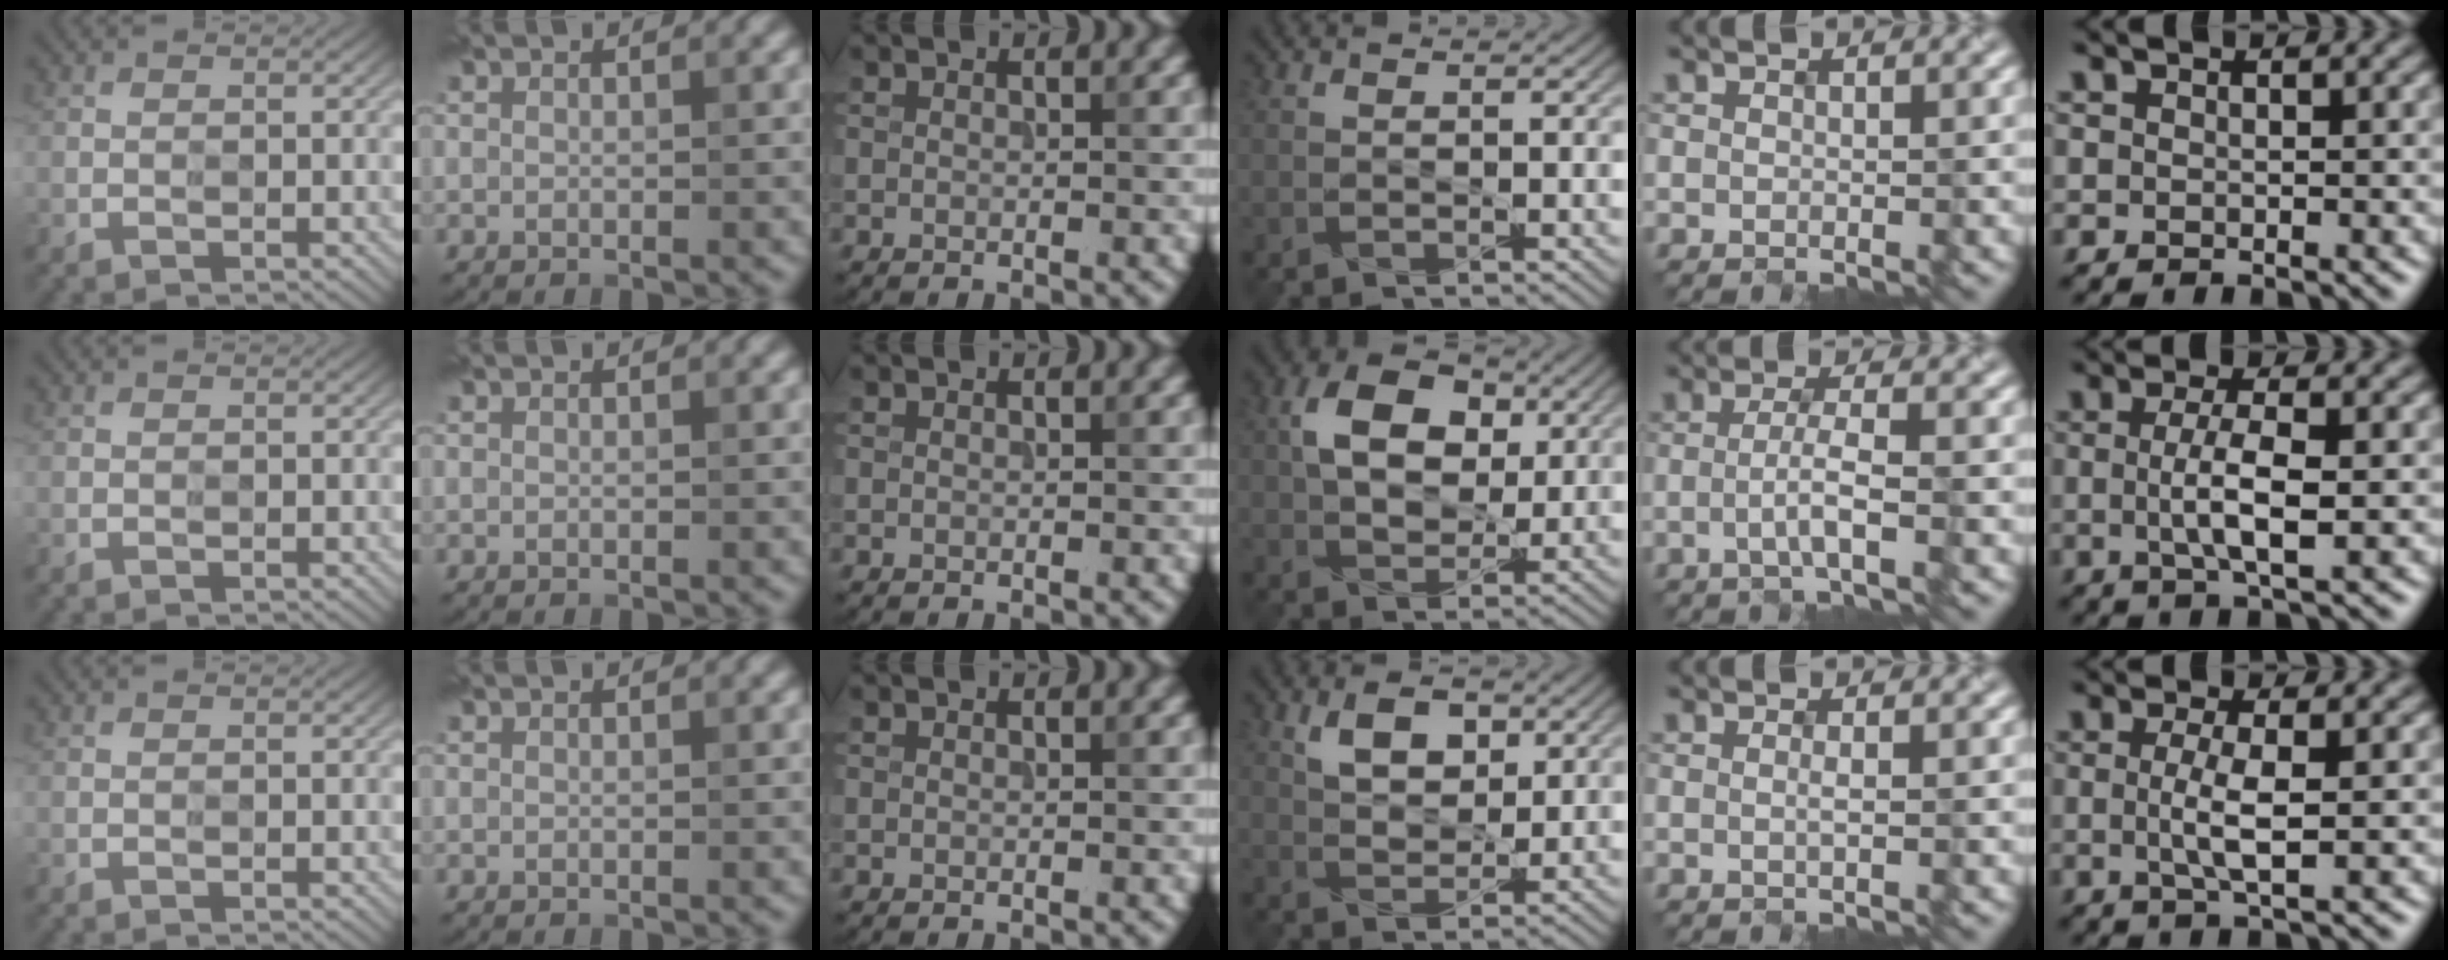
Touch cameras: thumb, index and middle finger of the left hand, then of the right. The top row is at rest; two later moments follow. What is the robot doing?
{"motion": "extract", "object": "file holder"}